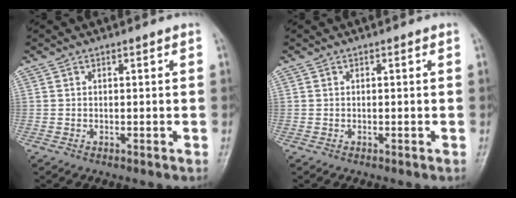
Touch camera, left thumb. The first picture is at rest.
{"total": 0.0}